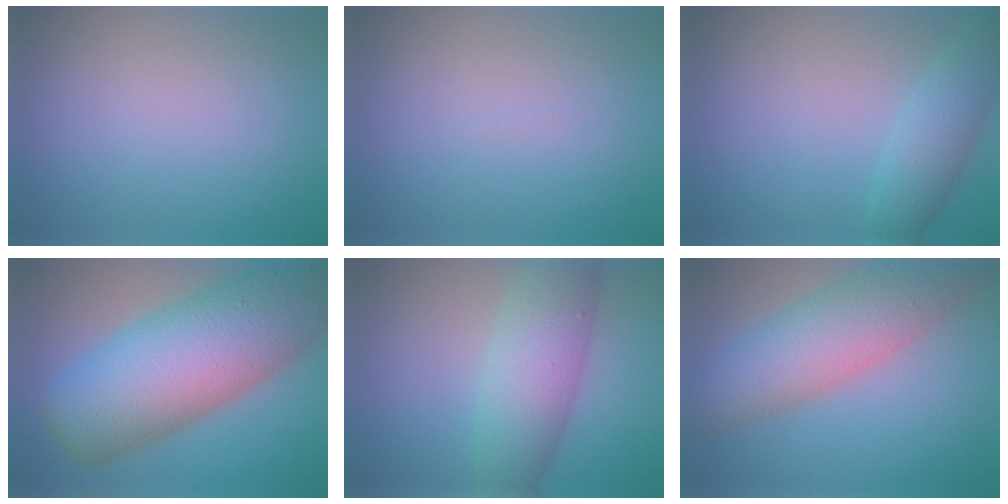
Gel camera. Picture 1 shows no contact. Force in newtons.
{"total": 0.0}
{"total": 3.5, "press": 3.5, "slide": 0.1}
{"total": 15.2, "press": 15.1, "slide": 0.6}
{"total": 6.8, "press": 6.8, "slide": 0.2}
{"total": 8.1, "press": 8.1, "slide": 0.3}